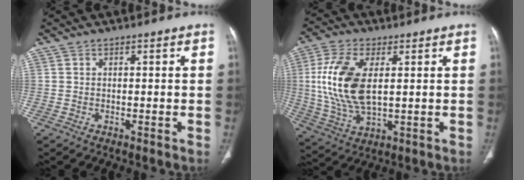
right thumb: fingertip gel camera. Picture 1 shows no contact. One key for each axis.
{"total": 14.5, "fx": 2.1, "fy": 7.4, "fz": 12.4, "tx": -0.260, "ty": -0.007, "tz": 0.045}